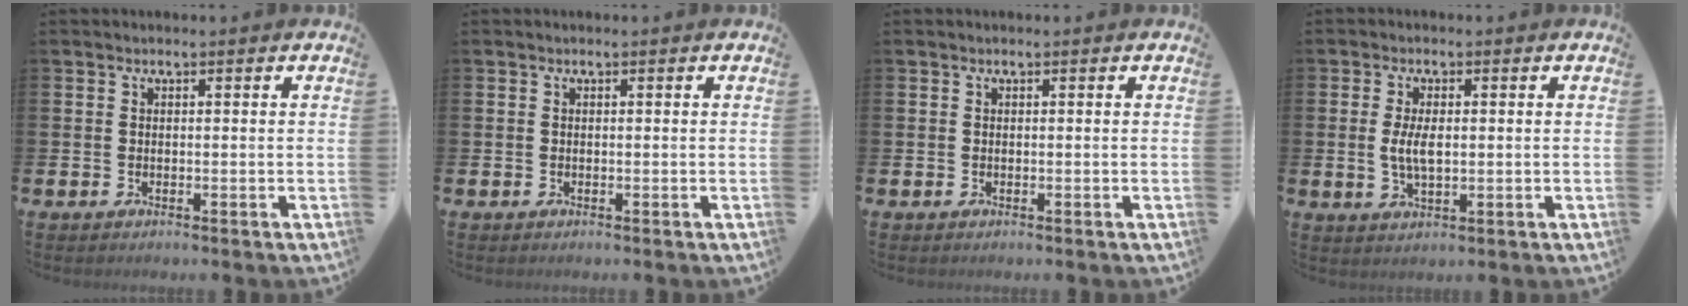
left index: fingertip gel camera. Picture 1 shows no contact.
{"total": 0.0}
{"total": 0.0}
{"total": 3.9, "force": [0.2, 1.8, 3.4], "torque": [-0.060, 0.002, 0.001]}